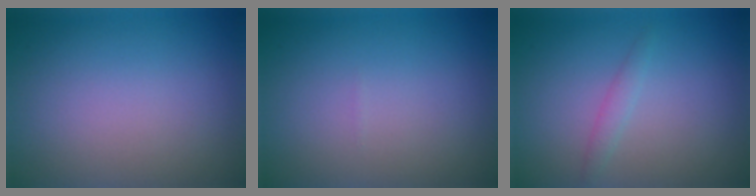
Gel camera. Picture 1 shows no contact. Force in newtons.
{"total": 0.0}
{"total": 1.1, "press": 1.1, "slide": 0.0}